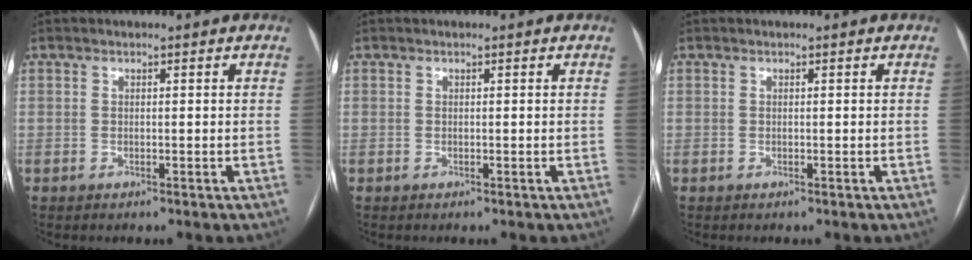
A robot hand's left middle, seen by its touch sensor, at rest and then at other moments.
{"total": 0.0}
{"total": 0.0}